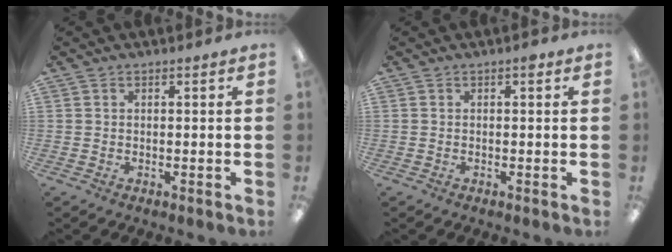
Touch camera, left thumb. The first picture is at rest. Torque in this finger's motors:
{"motor_torque": [0.05, -0.10, 0.61, -0.16, 0.00]}